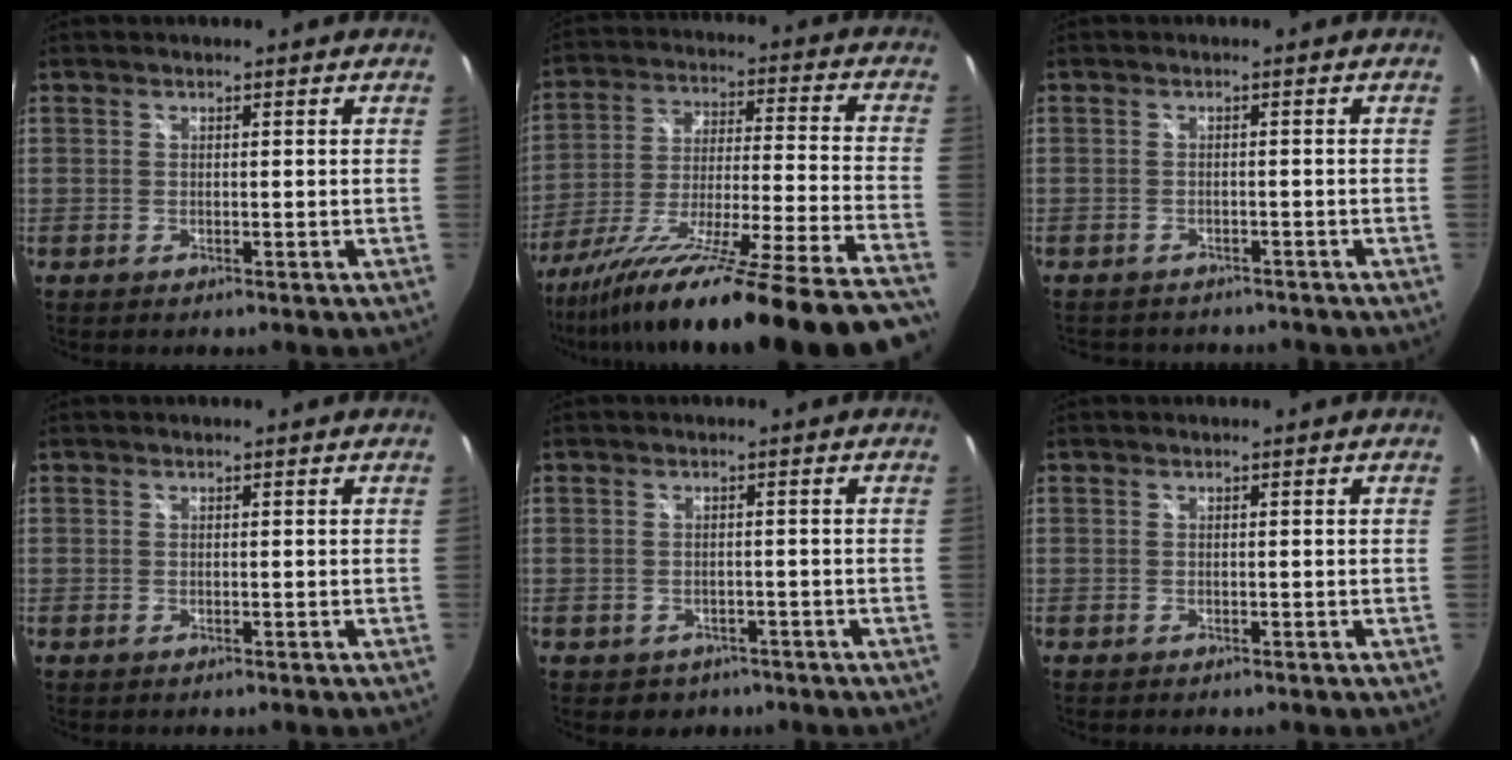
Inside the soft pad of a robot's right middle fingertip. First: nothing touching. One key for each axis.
{"total": 33.1, "fx": -28.3, "fy": -2.7, "fz": 16.9, "tx": -0.244, "ty": -0.112, "tz": -0.441}
{"total": 5.6, "fx": -5.0, "fy": 2.2, "fz": 1.5, "tx": -0.036, "ty": -0.013, "tz": -0.070}
{"total": 0.0}
{"total": 3.6, "fx": -2.0, "fy": 2.9, "fz": 0.9, "tx": -0.028, "ty": -0.005, "tz": -0.021}
{"total": 0.0}